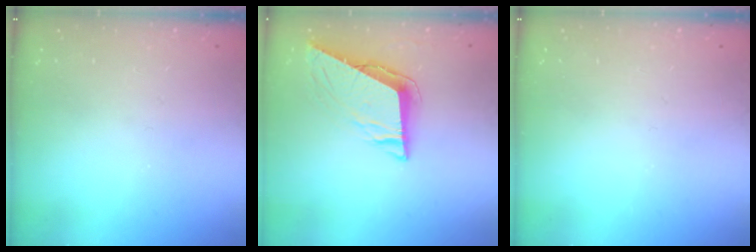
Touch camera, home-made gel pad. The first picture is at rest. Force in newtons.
{"total": 8.4, "press": 8.4, "slide": 0.9}
{"total": 0.0}